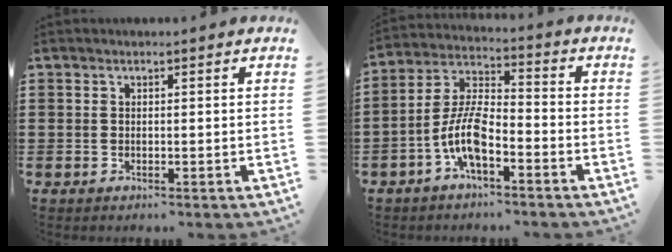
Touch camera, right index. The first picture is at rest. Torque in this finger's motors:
{"motor_torque": [2.14, 0.00, 0.95, 0.21]}